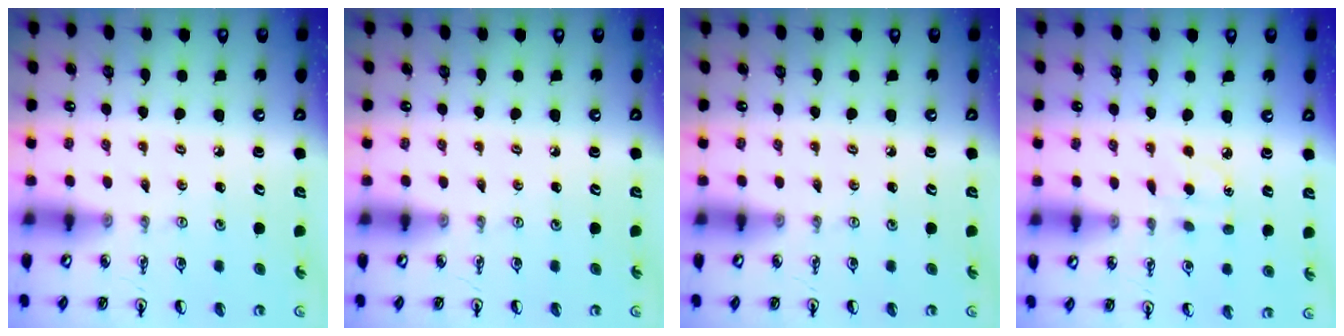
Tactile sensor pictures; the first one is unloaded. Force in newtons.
{"total": 0.0}
{"total": 0.0}
{"total": 3.6, "press": 3.6, "slide": 0.5}